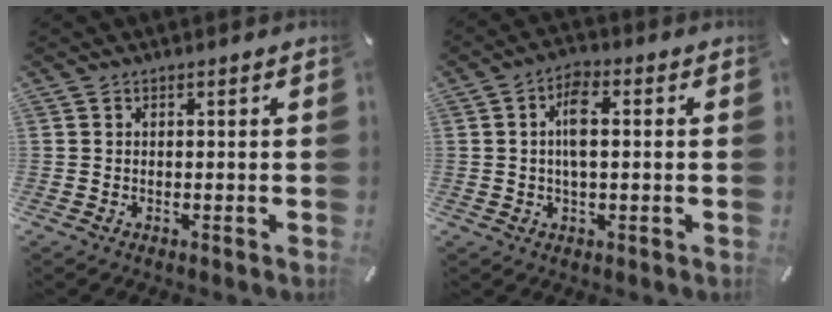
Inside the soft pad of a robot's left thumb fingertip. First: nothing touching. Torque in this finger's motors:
{"motor_torque": [0.22, 0.03, 0.19, 0.13, 0.05]}